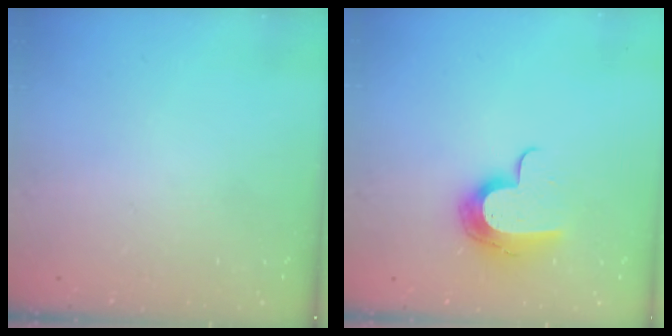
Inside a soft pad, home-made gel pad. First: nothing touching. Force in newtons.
{"total": 12.1, "press": 12.1, "slide": 0.6}